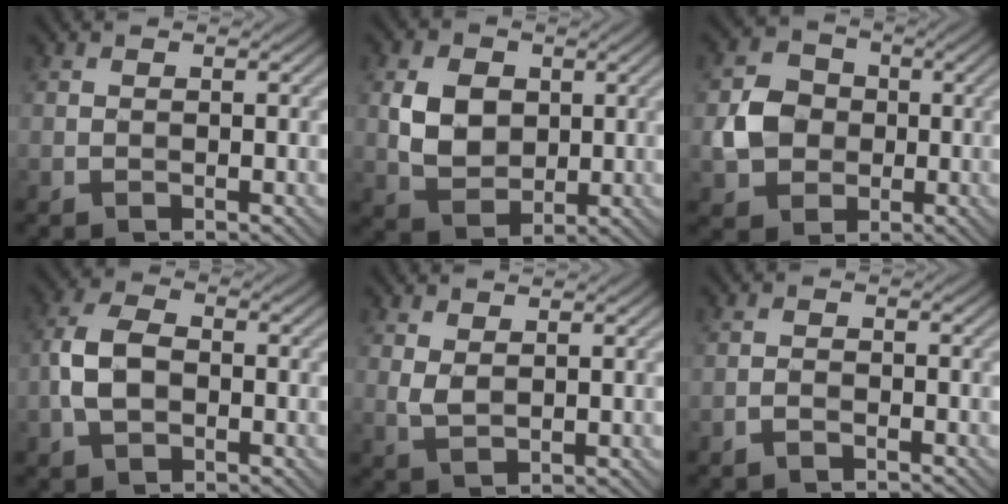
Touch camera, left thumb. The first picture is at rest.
{"total": 5.8, "force": [1.0, 4.4, 3.7], "torque": [-0.085, 0.003, 0.022]}
{"total": 5.4, "force": [-0.5, 4.8, 2.3], "torque": [-0.051, 0.007, -0.016]}
{"total": 5.2, "force": [-1.0, 3.0, 4.1], "torque": [-0.096, 0.009, -0.027]}
{"total": 1.7, "force": [1.0, 0.6, 1.2], "torque": [-0.037, 0.000, 0.026]}
{"total": 1.2, "force": [-1.2, -0.3, 0.1], "torque": [-0.005, 0.004, -0.025]}